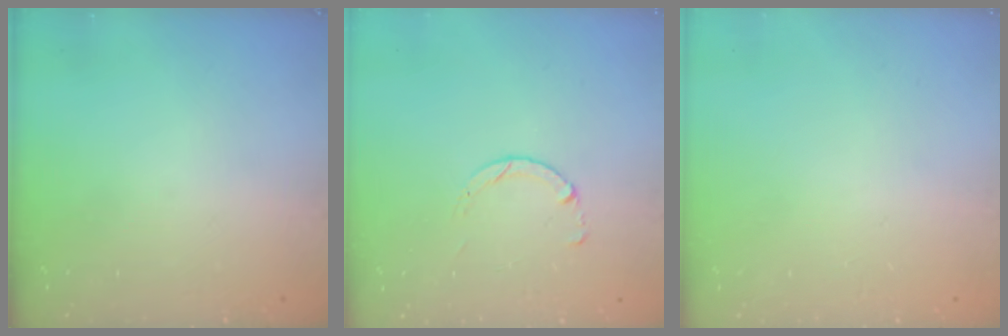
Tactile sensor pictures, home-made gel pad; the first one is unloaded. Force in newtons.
{"total": 1.8, "press": 1.8, "slide": 0.2}
{"total": 2.5, "press": 2.5, "slide": 0.2}